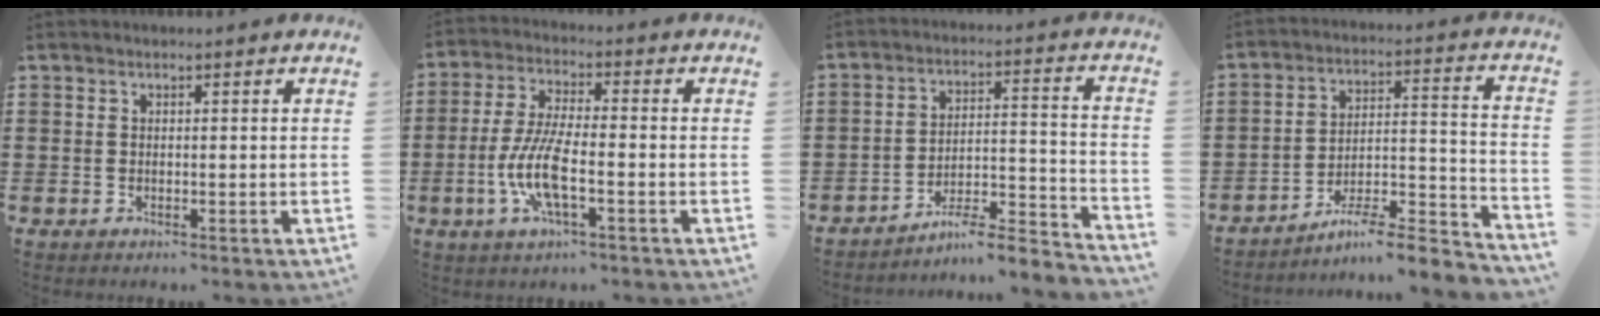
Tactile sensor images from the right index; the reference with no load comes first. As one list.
[{"total": 8.6, "force": [-2.8, 2.3, 7.8], "torque": [-0.178, -0.016, -0.057]}, {"total": 5.7, "force": [-5.2, 0.8, 2.2], "torque": [-0.037, -0.009, -0.105]}, {"total": 6.4, "force": [-5.6, 0.8, 2.9], "torque": [-0.044, -0.005, -0.110]}]